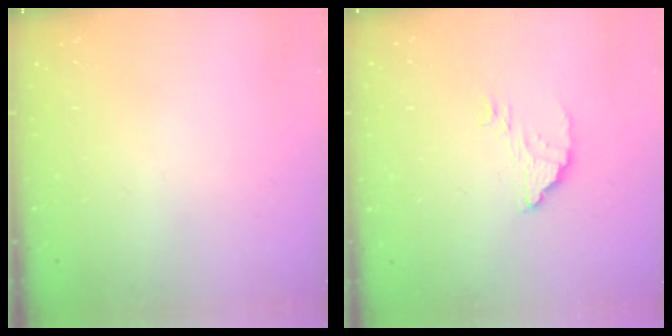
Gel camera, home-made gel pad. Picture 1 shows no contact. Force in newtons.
{"total": 3.3, "press": 3.3, "slide": 0.1}